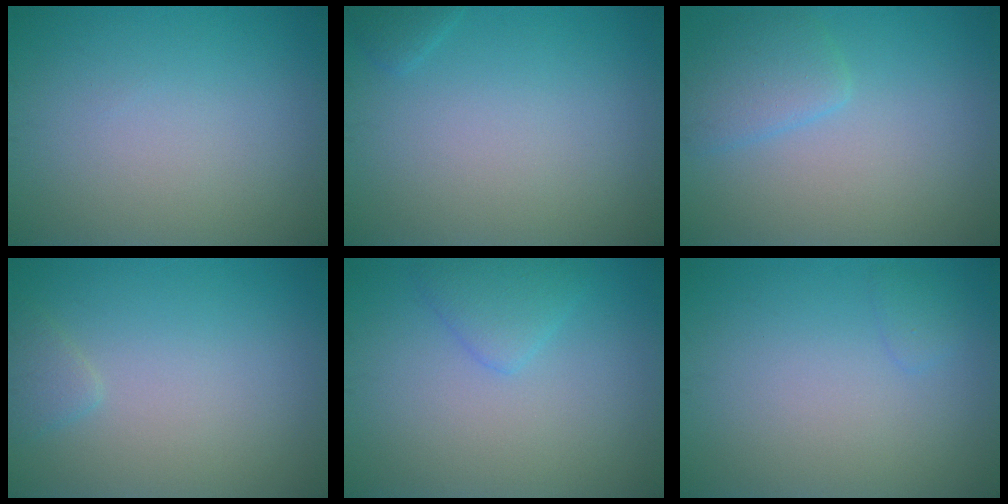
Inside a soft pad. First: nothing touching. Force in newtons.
{"total": 0.7, "press": 0.7, "slide": 0.1}
{"total": 2.6, "press": 2.6, "slide": 0.2}
{"total": 1.1, "press": 1.1, "slide": 0.1}
{"total": 2.1, "press": 2.1, "slide": 0.2}
{"total": 0.8, "press": 0.8, "slide": 0.0}